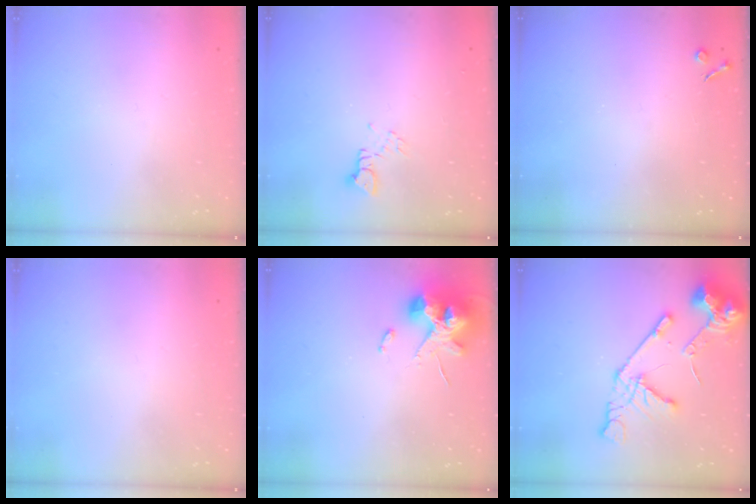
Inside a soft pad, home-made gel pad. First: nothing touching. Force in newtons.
{"total": 2.2, "press": 2.2, "slide": 0.3}
{"total": 2.7, "press": 2.6, "slide": 0.5}
{"total": 0.0}
{"total": 13.0, "press": 12.8, "slide": 2.1}
{"total": 14.8, "press": 14.7, "slide": 1.9}